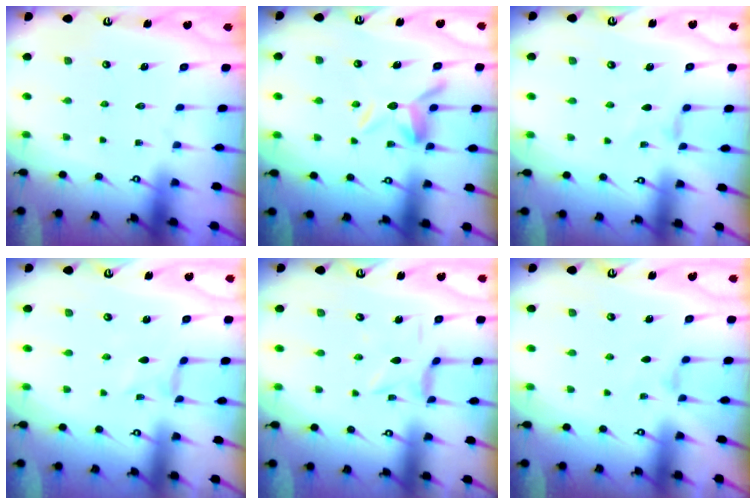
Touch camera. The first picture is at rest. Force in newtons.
{"total": 8.4, "press": 8.4, "slide": 1.0}
{"total": 2.2, "press": 2.1, "slide": 0.5}
{"total": 0.5, "press": 0.5, "slide": 0.0}
{"total": 1.4, "press": 1.3, "slide": 0.4}
{"total": 2.7, "press": 2.6, "slide": 0.4}